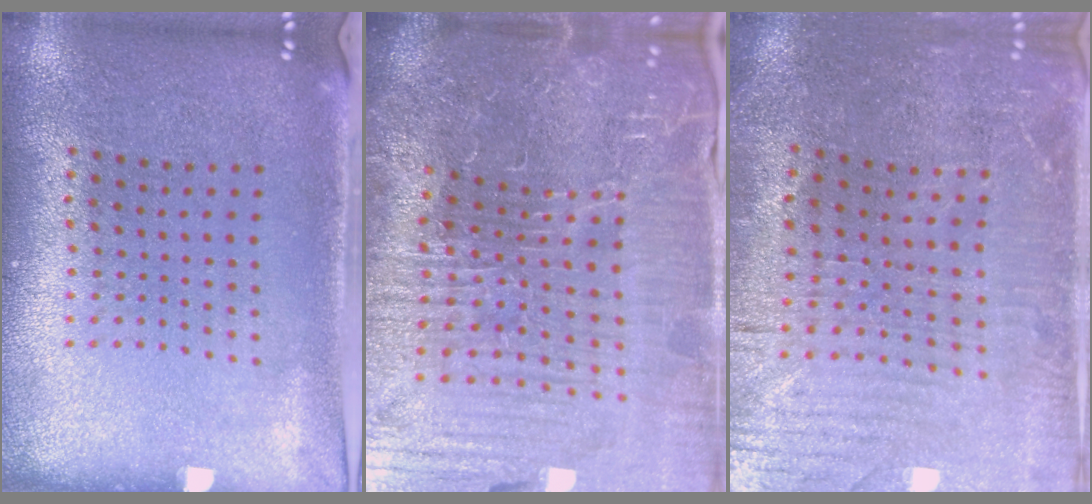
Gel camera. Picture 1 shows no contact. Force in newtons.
{"total": 7.1, "press": 6.4, "slide": 3.1}
{"total": 1.6, "press": 1.5, "slide": 0.5}